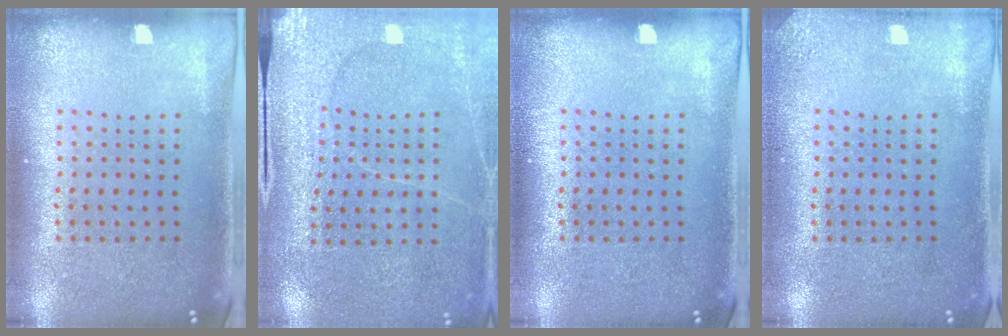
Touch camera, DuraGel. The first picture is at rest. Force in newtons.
{"total": 3.0, "press": 3.0, "slide": 0.1}
{"total": 0.0}
{"total": 1.6, "press": 1.6, "slide": 0.2}